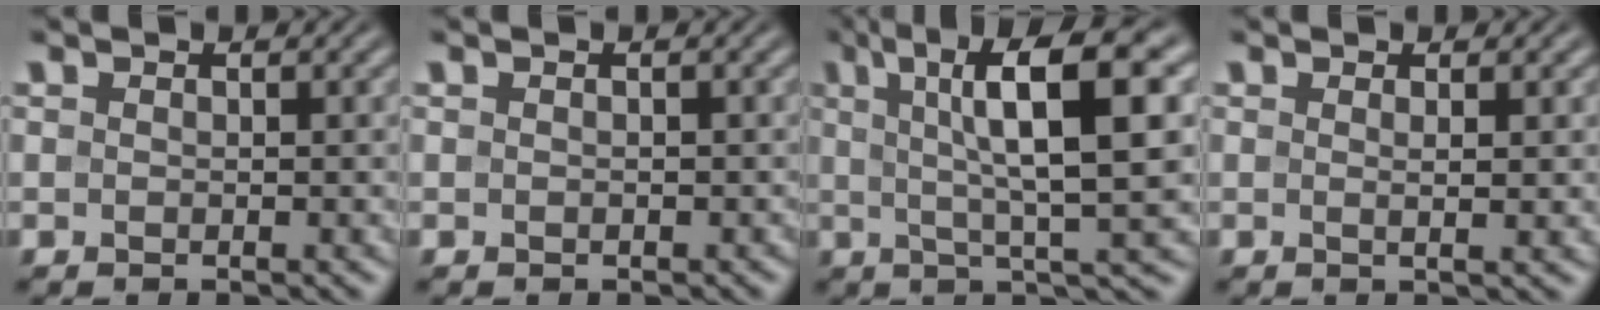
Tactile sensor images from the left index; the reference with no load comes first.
{"total": 0.0}
{"total": 12.1, "force": [3.5, 2.8, 11.2], "torque": [-0.156, 0.019, 0.049]}
{"total": 1.8, "force": [0.4, 0.4, 1.7], "torque": [-0.024, 0.002, 0.001]}